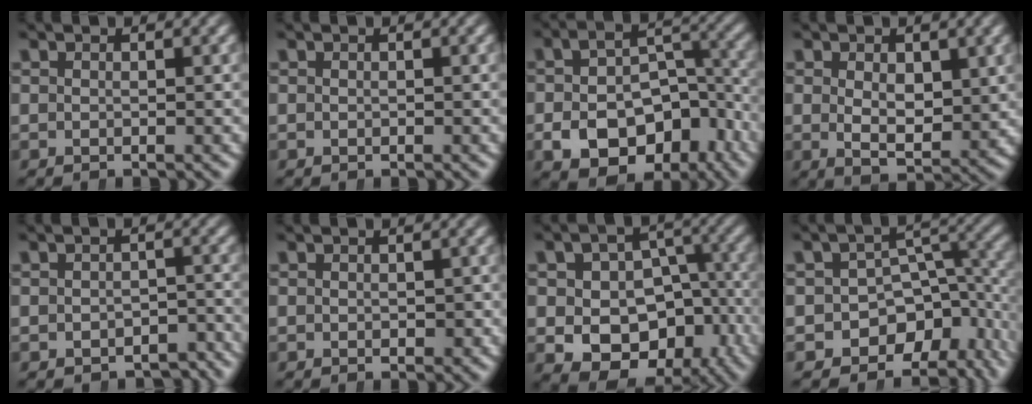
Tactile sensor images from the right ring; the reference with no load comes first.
{"total": 0.0}
{"total": 10.7, "force": [-4.3, 7.5, 6.3], "torque": [-0.088, -0.031, -0.057]}
{"total": 3.8, "force": [0.2, 2.1, 3.1], "torque": [-0.048, -0.028, 0.018]}
{"total": 3.1, "force": [-2.9, 1.0, 0.3], "torque": [0.010, -0.006, -0.046]}
{"total": 1.0, "force": [-0.3, 0.8, 0.6], "torque": [-0.005, -0.008, 0.000]}
{"total": 11.7, "force": [-3.3, 9.2, 6.4], "torque": [-0.112, -0.061, -0.027]}
{"total": 11.4, "force": [-4.1, 8.9, 5.8], "torque": [-0.081, -0.037, -0.059]}